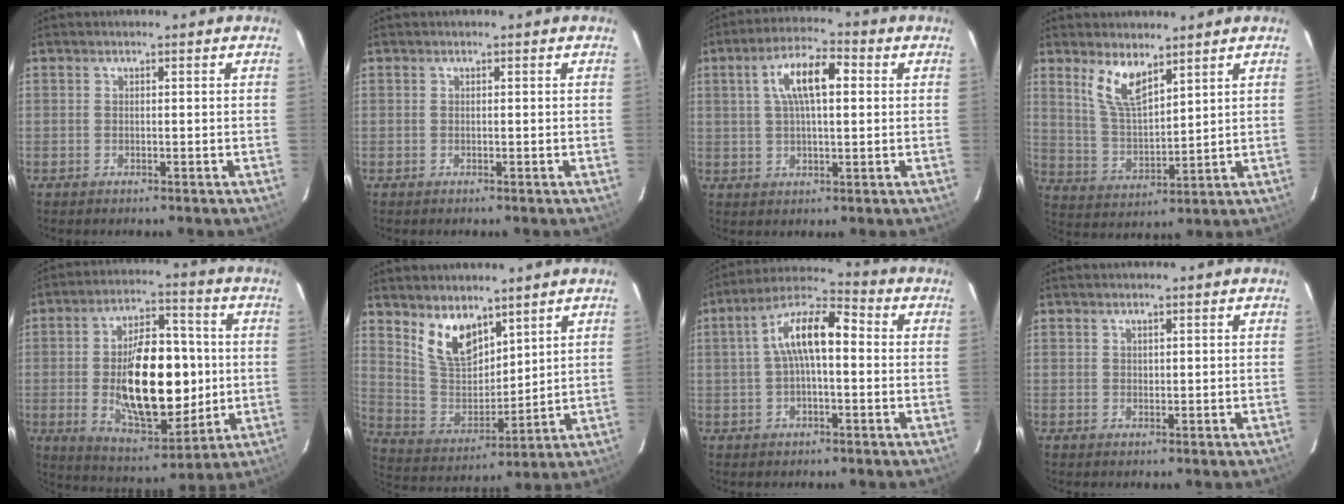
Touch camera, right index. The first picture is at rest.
{"total": 0.0}
{"total": 9.4, "force": [2.3, 3.4, 8.4], "torque": [-0.151, 0.021, 0.039]}
{"total": 8.3, "force": [5.5, 2.8, 5.6], "torque": [-0.109, -0.004, 0.117]}
{"total": 19.8, "force": [-1.2, 9.6, 17.3], "torque": [-0.287, 0.004, -0.003]}
{"total": 11.1, "force": [7.4, 5.6, 6.0], "torque": [-0.114, -0.003, 0.158]}
{"total": 10.6, "force": [0.7, 4.0, 9.8], "torque": [-0.183, 0.029, 0.007]}
{"total": 0.7, "force": [0.6, 0.3, 0.2], "torque": [-0.003, 0.002, 0.011]}